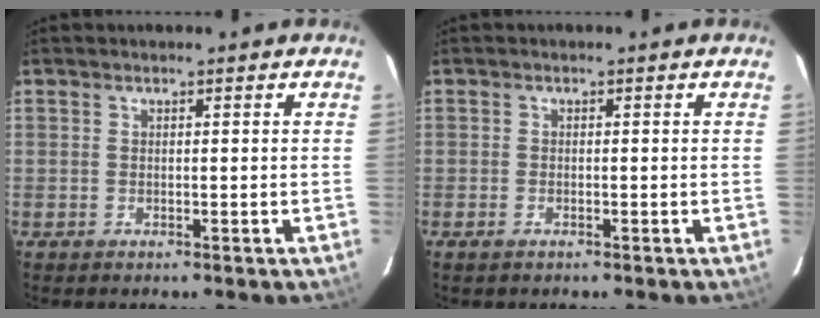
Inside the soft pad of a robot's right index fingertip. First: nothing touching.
{"total": 1.1, "force": [-0.7, 0.6, 0.6], "torque": [-0.013, -0.003, -0.014]}